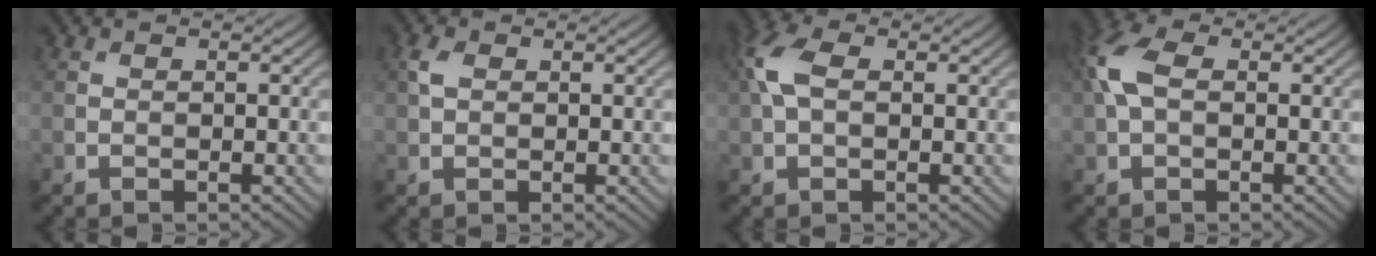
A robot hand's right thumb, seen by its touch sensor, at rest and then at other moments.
{"total": 1.9, "force": [0.6, 1.2, 1.3], "torque": [-0.034, 0.004, 0.011]}
{"total": 4.9, "force": [1.0, 2.8, 3.9], "torque": [-0.103, 0.016, 0.012]}
{"total": 5.5, "force": [0.9, 3.1, 4.4], "torque": [-0.117, 0.018, 0.010]}